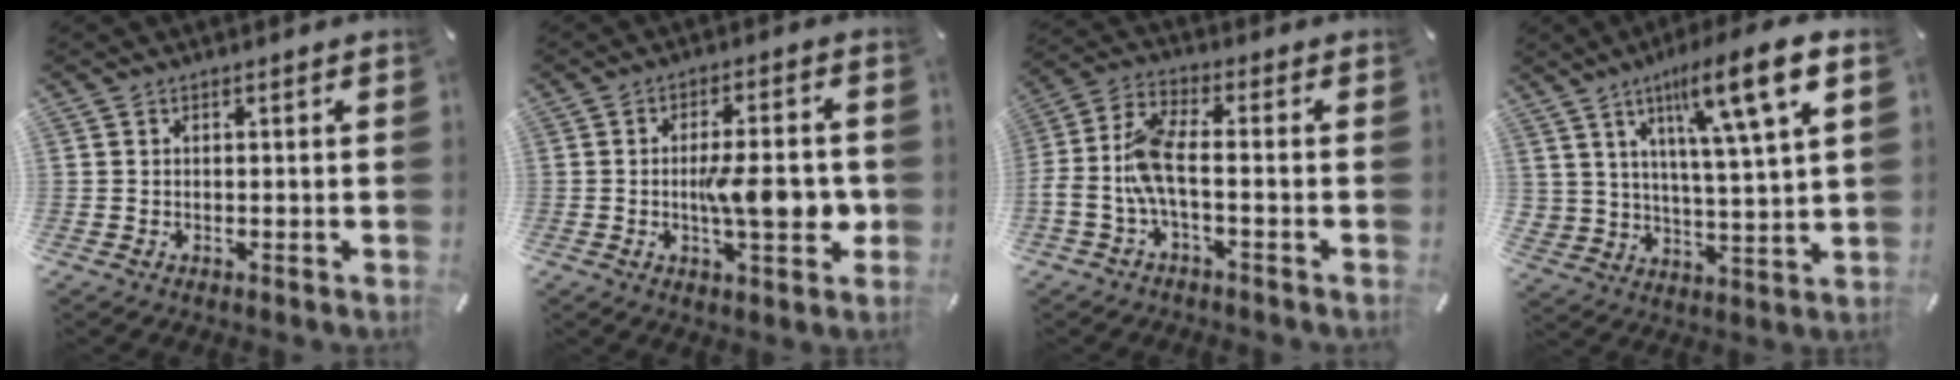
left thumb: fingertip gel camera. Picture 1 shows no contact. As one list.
[{"total": 11.5, "force": [-1.3, 3.6, 10.8], "torque": [-0.143, -0.002, -0.022]}, {"total": 8.8, "force": [-2.0, 3.0, 8.0], "torque": [-0.168, -0.006, -0.035]}, {"total": 14.9, "force": [8.8, 3.7, 11.4], "torque": [-0.189, -0.034, 0.138]}]